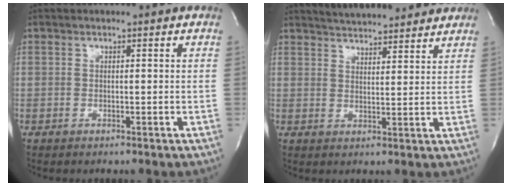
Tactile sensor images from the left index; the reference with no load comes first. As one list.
[{"total": 12.9, "force": [11.8, 2.2, 4.7], "torque": [-0.068, 0.017, 0.159]}]